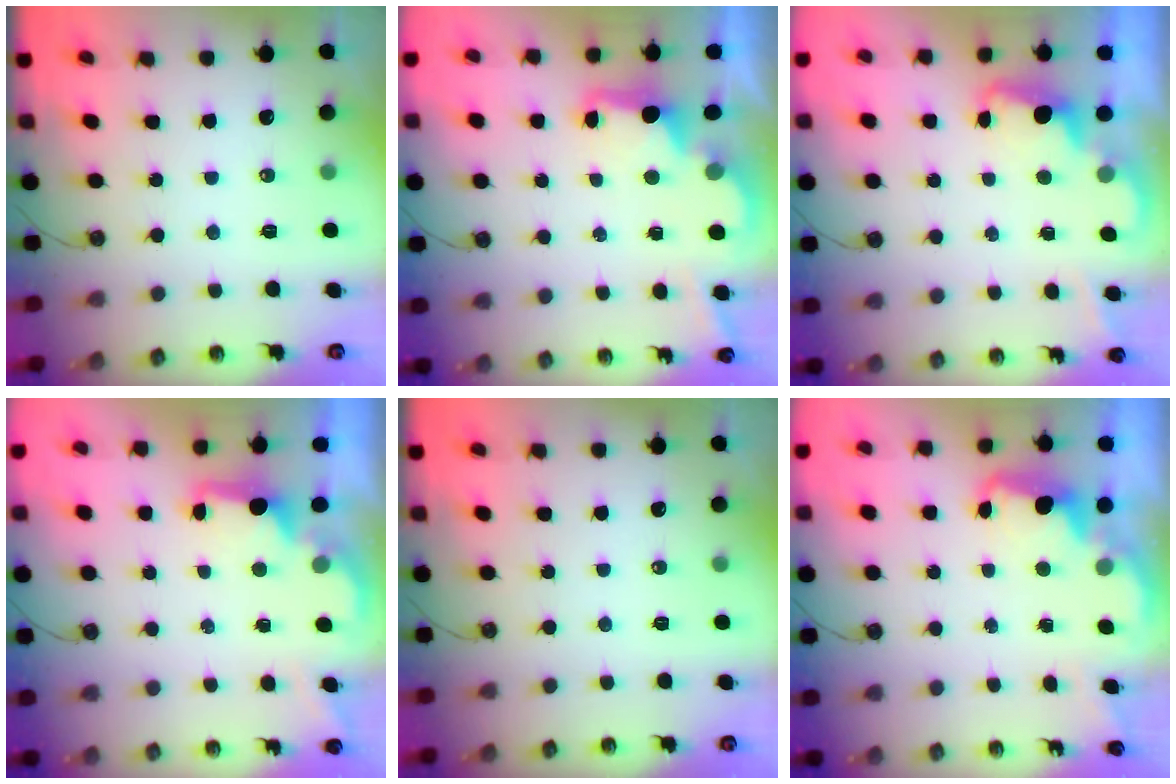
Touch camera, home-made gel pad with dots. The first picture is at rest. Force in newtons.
{"total": 2.6, "press": 2.5, "slide": 0.8}
{"total": 2.3, "press": 2.2, "slide": 0.5}
{"total": 1.9, "press": 1.7, "slide": 0.8}
{"total": 0.0}
{"total": 2.7, "press": 2.6, "slide": 0.6}